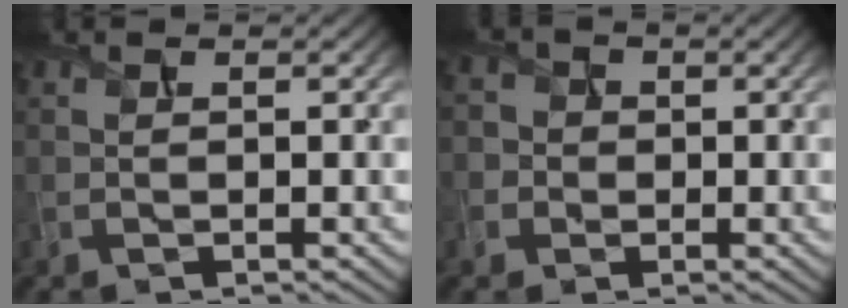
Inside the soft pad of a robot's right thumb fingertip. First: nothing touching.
{"total": 3.4, "force": [-0.3, 3.3, 0.6], "torque": [-0.012, 0.006, -0.028]}